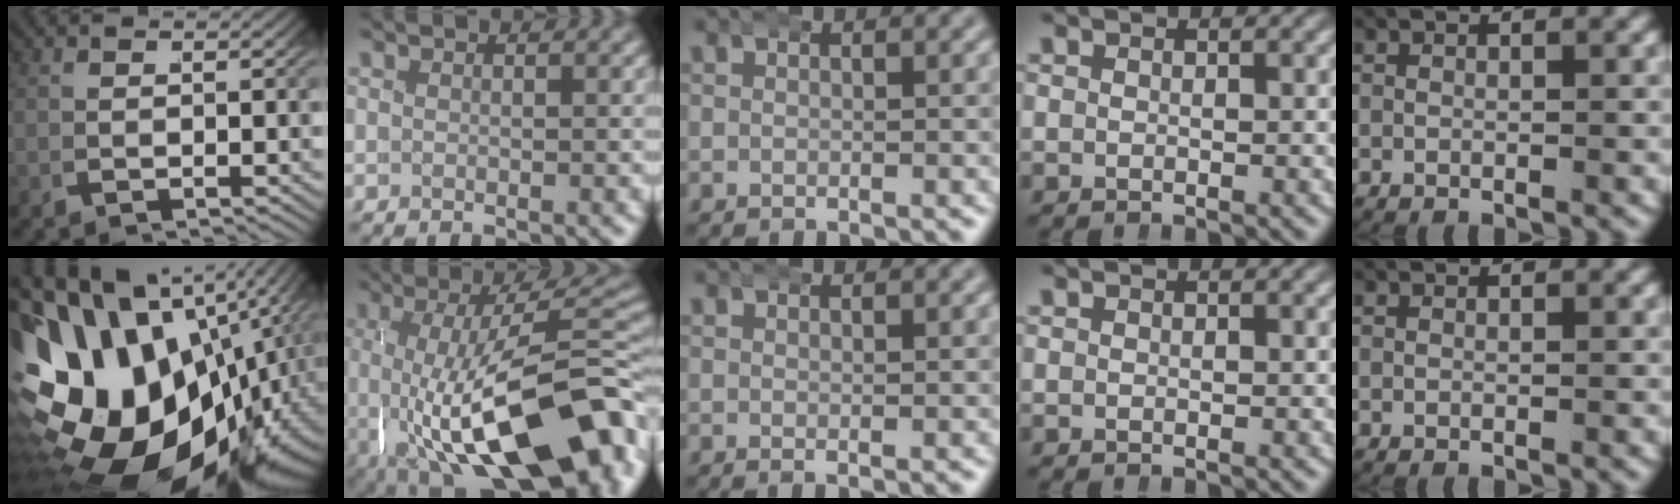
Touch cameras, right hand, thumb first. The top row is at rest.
{"thumb": {"total": 30.1, "force": [-2.4, 21.3, 21.2], "torque": [-0.395, -0.039, -0.024]}, "index": {"total": 16.6, "force": [-5.0, 7.2, 14.1], "torque": [-0.227, -0.028, -0.051]}, "middle": {"total": 0.5, "force": [0.2, 0.1, 0.5], "torque": [-0.007, 0.000, 0.002]}}